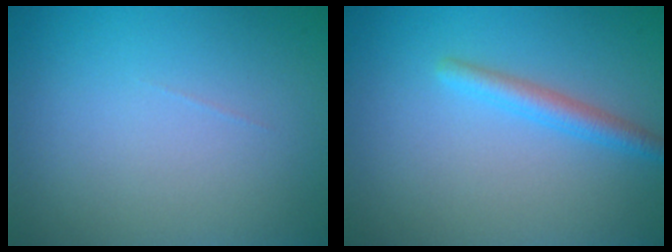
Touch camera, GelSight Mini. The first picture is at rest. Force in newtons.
{"total": 2.2, "press": 2.2, "slide": 0.1}